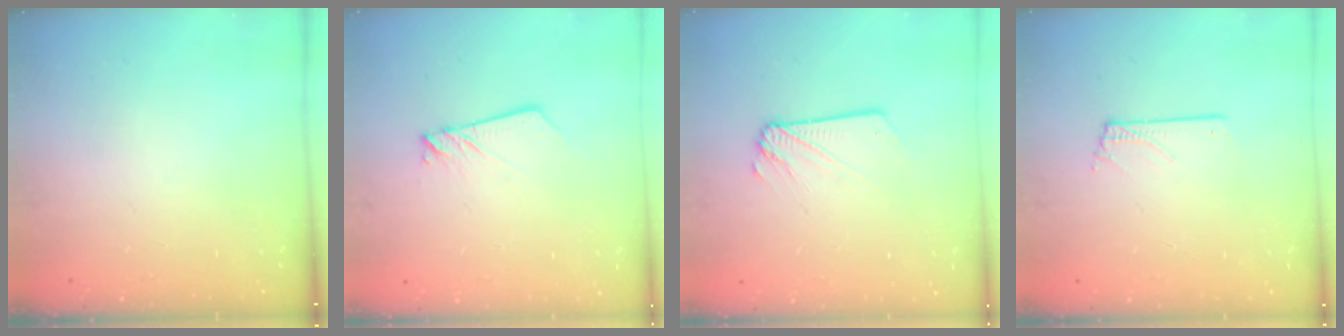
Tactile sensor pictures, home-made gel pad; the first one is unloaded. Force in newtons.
{"total": 2.2, "press": 2.2, "slide": 0.2}
{"total": 2.1, "press": 2.1, "slide": 0.1}
{"total": 0.5, "press": 0.5, "slide": 0.0}